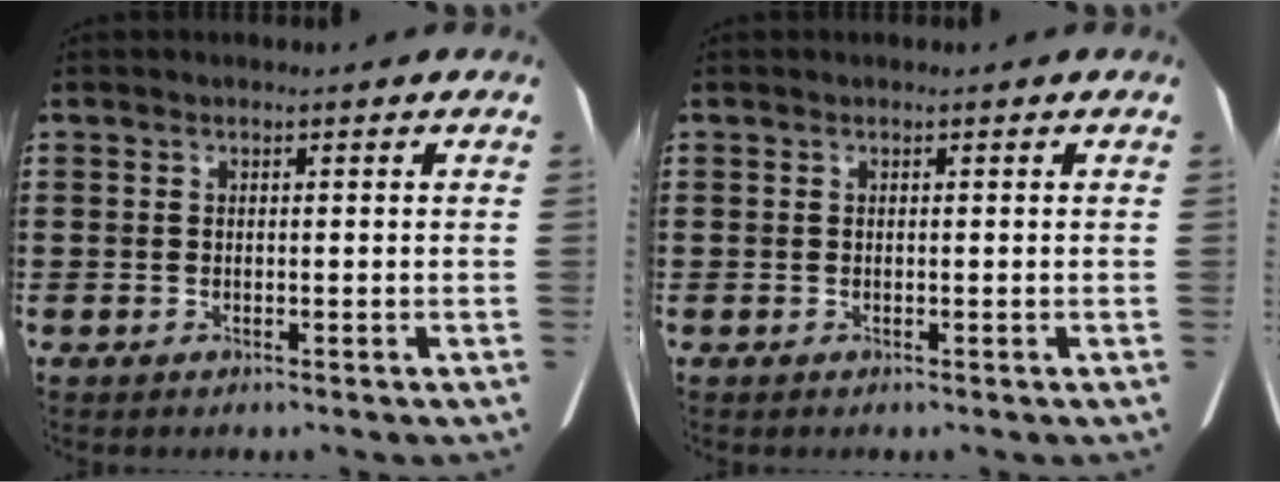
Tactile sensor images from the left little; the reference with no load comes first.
{"total": 0.0}